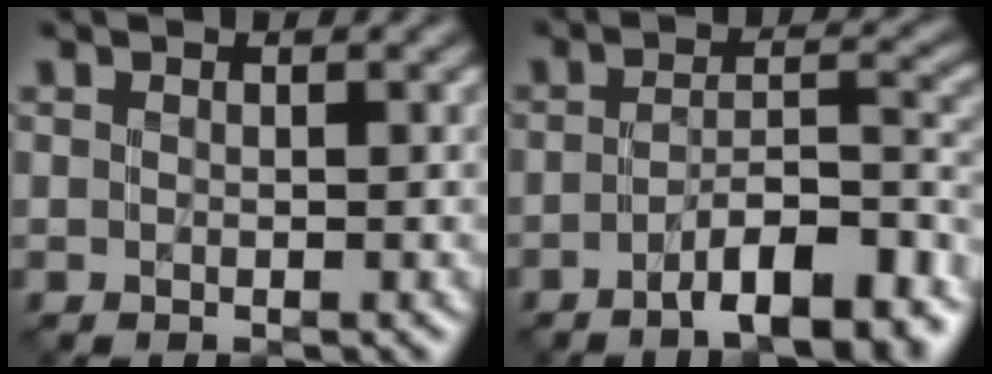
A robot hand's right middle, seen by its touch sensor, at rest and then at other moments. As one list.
[{"total": 8.6, "force": [-5.1, 2.5, 6.4], "torque": [-0.084, 0.006, -0.075]}]